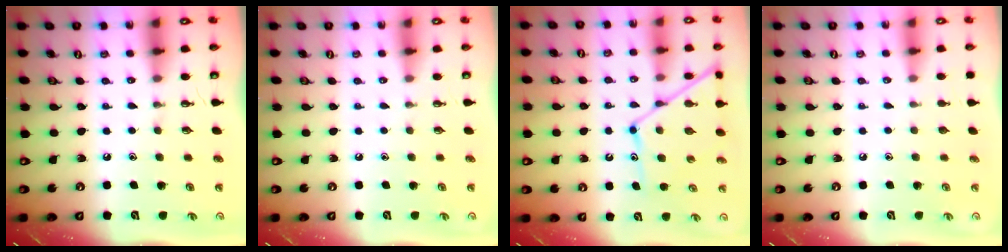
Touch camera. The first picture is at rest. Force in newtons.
{"total": 0.0}
{"total": 12.3, "press": 12.3, "slide": 1.0}
{"total": 0.0}